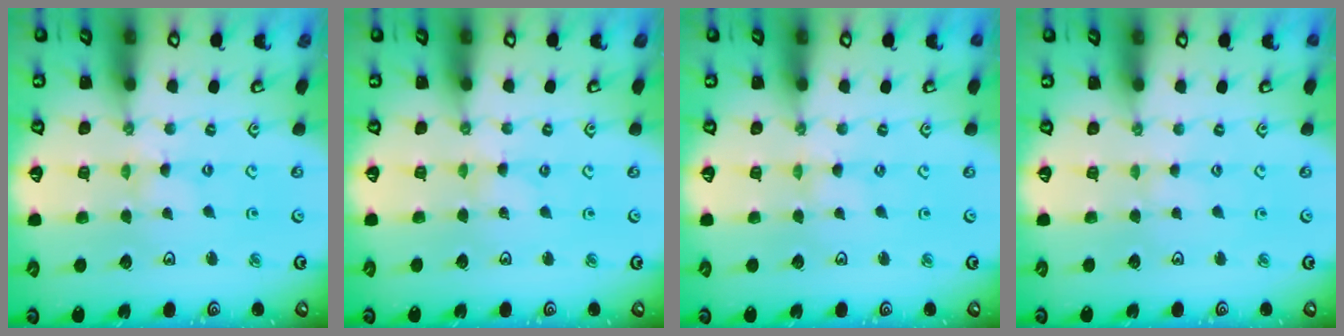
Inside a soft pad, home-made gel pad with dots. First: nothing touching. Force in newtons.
{"total": 0.8, "press": 0.8, "slide": 0.1}
{"total": 0.0}
{"total": 0.9, "press": 0.9, "slide": 0.2}